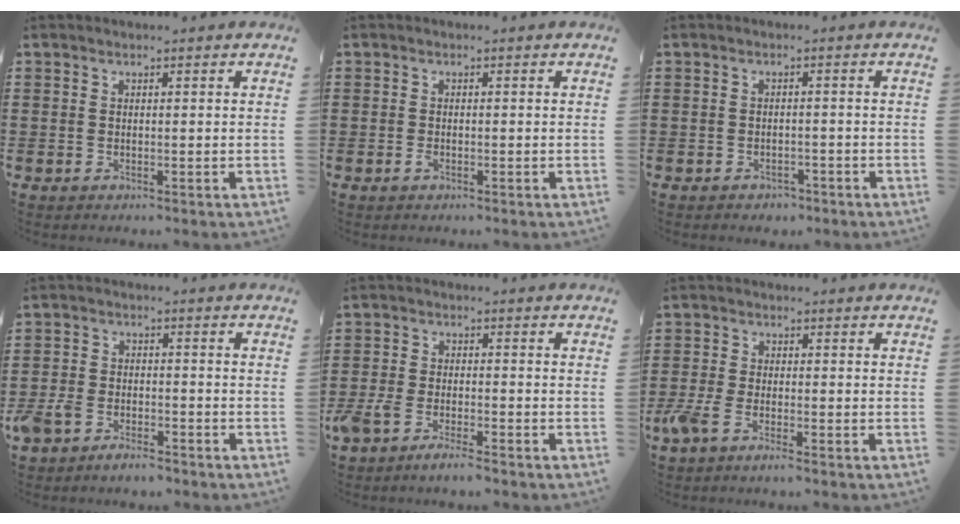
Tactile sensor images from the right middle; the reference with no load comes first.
{"total": 0.9, "force": [-0.5, 0.4, 0.6], "torque": [-0.015, -0.005, -0.008]}
{"total": 1.2, "force": [-1.2, 0.3, 0.0], "torque": [-0.005, 0.002, -0.026]}
{"total": 4.5, "force": [-3.9, 1.5, 1.7], "torque": [-0.058, -0.002, -0.085]}
{"total": 4.2, "force": [-3.5, 0.8, 2.3], "torque": [-0.066, -0.009, -0.074]}
{"total": 3.4, "force": [-2.1, 0.8, 2.5], "torque": [-0.070, -0.007, -0.046]}